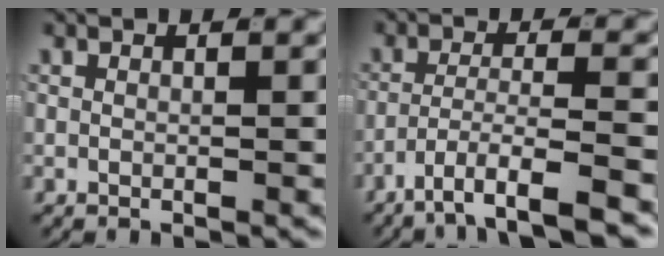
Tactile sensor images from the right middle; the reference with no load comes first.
{"total": 6.4, "force": [-4.7, 1.0, 4.3], "torque": [-0.069, -0.009, -0.070]}